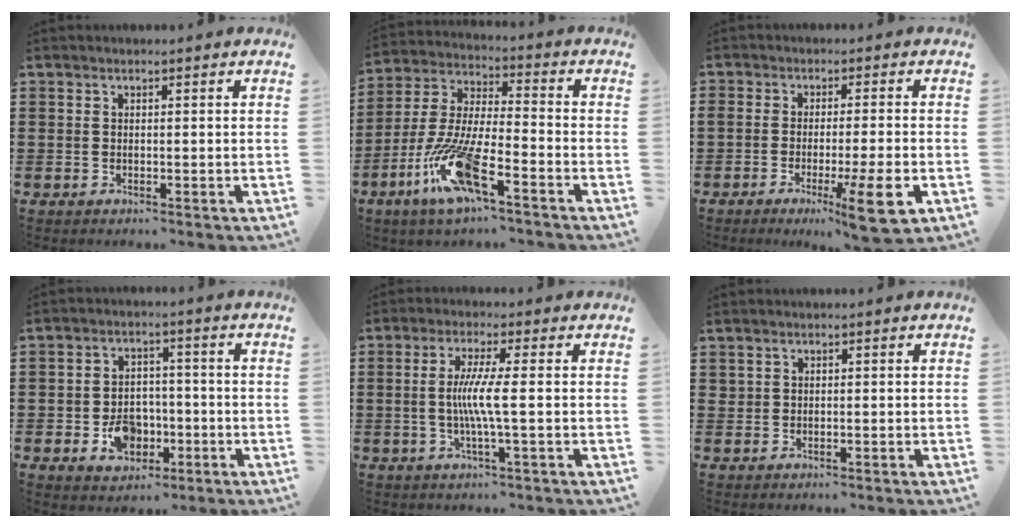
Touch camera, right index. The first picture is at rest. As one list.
[{"total": 12.7, "force": [-7.8, 2.4, 9.8], "torque": [-0.223, -0.006, -0.152]}, {"total": 8.6, "force": [-3.9, 0.9, 7.6], "torque": [-0.116, -0.003, -0.061]}, {"total": 6.5, "force": [-2.2, 4.9, 3.7], "torque": [-0.065, 0.010, -0.039]}, {"total": 5.6, "force": [-0.3, -0.3, 5.6], "torque": [-0.108, -0.011, -0.011]}, {"total": 0.7, "force": [0.4, 0.6, 0.1], "torque": [-0.004, 0.004, 0.007]}]